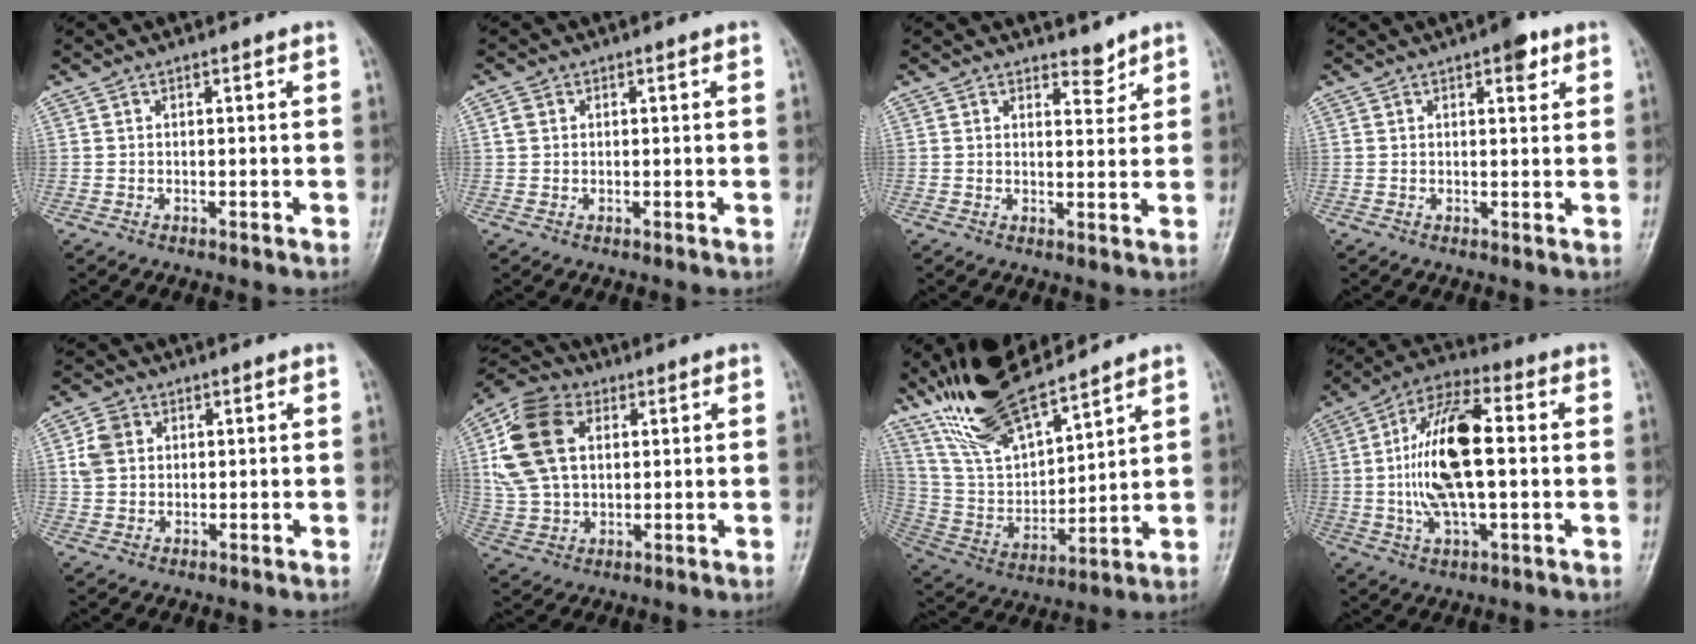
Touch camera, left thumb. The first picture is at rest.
{"total": 1.8, "force": [0.5, 1.5, 0.8], "torque": [-0.014, 0.004, 0.010]}
{"total": 2.9, "force": [2.5, 1.2, 0.8], "torque": [0.005, -0.022, 0.039]}
{"total": 3.8, "force": [2.1, 1.6, 2.7], "torque": [-0.023, -0.006, 0.024]}
{"total": 4.9, "force": [1.2, 4.1, 2.4], "torque": [-0.035, 0.004, 0.022]}
{"total": 15.4, "force": [3.9, 10.6, 10.4], "torque": [-0.196, 0.008, 0.073]}
{"total": 17.2, "force": [14.1, 4.9, 8.6], "torque": [-0.138, -0.065, 0.279]}
{"total": 16.3, "force": [0.4, 6.9, 14.8], "torque": [-0.287, 0.018, 0.003]}